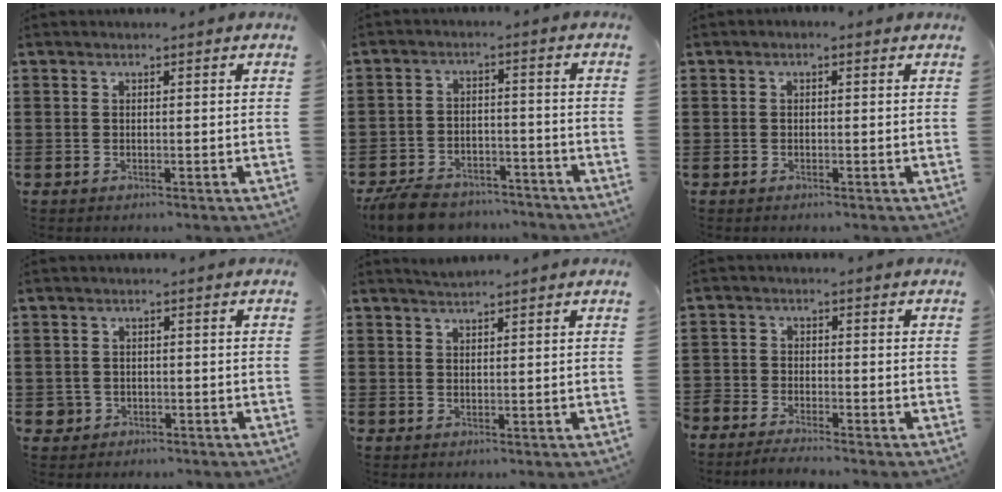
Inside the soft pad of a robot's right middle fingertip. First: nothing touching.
{"total": 6.7, "force": [-6.3, 1.6, 1.6], "torque": [-0.038, 0.015, -0.125]}
{"total": 0.0}
{"total": 1.6, "force": [-0.9, 1.3, 0.2], "torque": [-0.008, 0.001, -0.023]}
{"total": 1.2, "force": [1.2, -0.1, 0.2], "torque": [-0.006, 0.000, 0.023]}
{"total": 2.8, "force": [-2.8, 0.1, -0.1], "torque": [-0.004, 0.001, -0.061]}